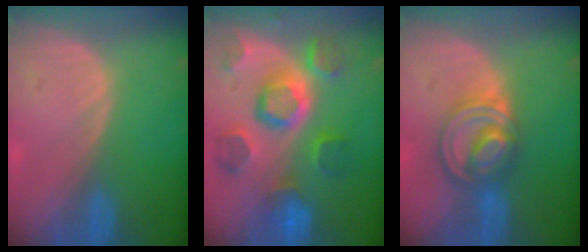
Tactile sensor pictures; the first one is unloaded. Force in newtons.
{"total": 11.1, "press": 9.9, "slide": 5.2}
{"total": 7.9, "press": 6.9, "slide": 3.8}